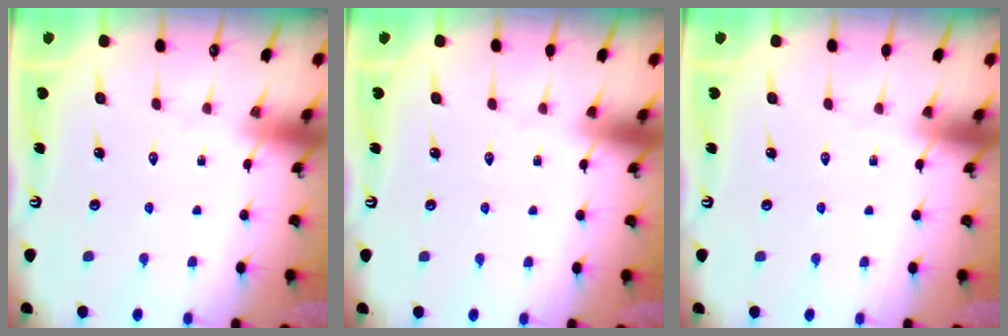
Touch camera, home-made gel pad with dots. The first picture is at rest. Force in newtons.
{"total": 0.0}
{"total": 0.0}